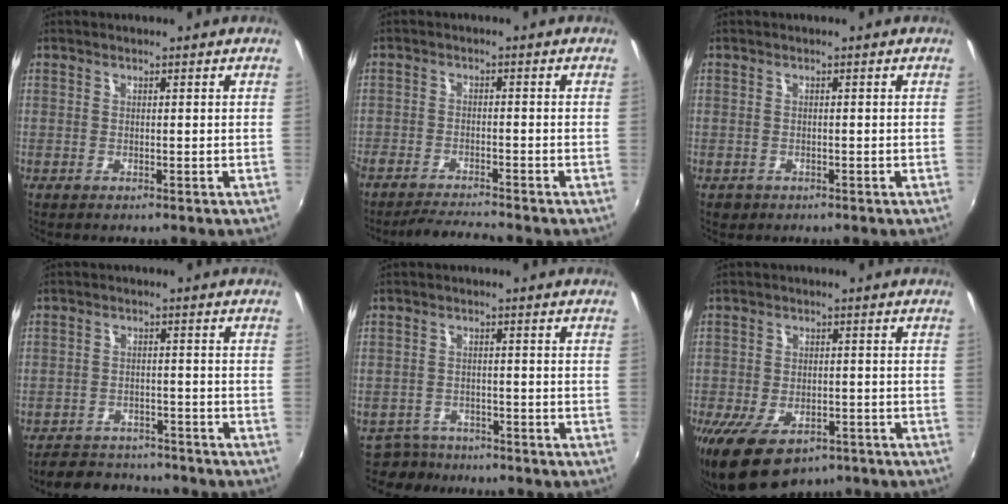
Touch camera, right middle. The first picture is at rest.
{"total": 6.1, "force": [-5.8, -0.1, 1.9], "torque": [-0.057, -0.010, -0.101]}
{"total": 1.7, "force": [-0.8, 1.4, 0.5], "torque": [-0.013, -0.005, -0.011]}
{"total": 9.2, "force": [-8.2, 3.6, 2.0], "torque": [-0.059, 0.013, -0.116]}
{"total": 4.5, "force": [-3.9, 2.2, -0.2], "torque": [-0.010, -0.001, -0.067]}
{"total": 12.3, "force": [-7.3, 6.7, 7.3], "torque": [-0.151, -0.036, -0.111]}